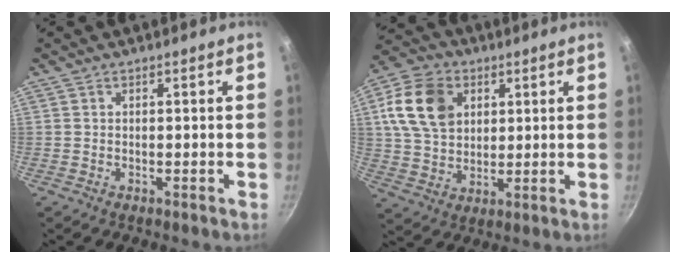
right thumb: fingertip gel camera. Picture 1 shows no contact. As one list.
[{"total": 14.2, "force": [4.3, 10.5, 8.6], "torque": [-0.140, -0.002, 0.076]}]